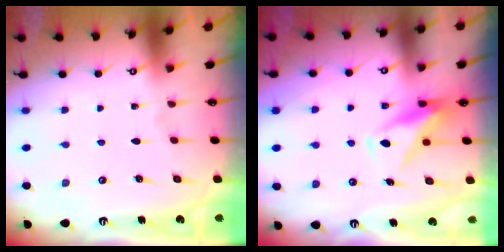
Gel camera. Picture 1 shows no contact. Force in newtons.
{"total": 10.0, "press": 10.0, "slide": 1.0}